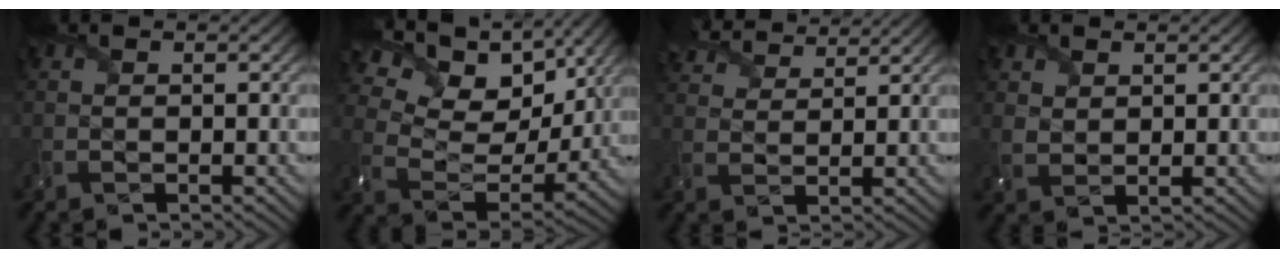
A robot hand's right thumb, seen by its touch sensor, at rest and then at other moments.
{"total": 16.0, "force": [9.3, 8.9, 9.4], "torque": [-0.230, 0.023, 0.146]}
{"total": 5.9, "force": [5.3, 1.5, 2.3], "torque": [-0.062, 0.015, 0.096]}
{"total": 2.2, "force": [1.5, 1.4, 0.9], "torque": [-0.027, -0.003, 0.035]}